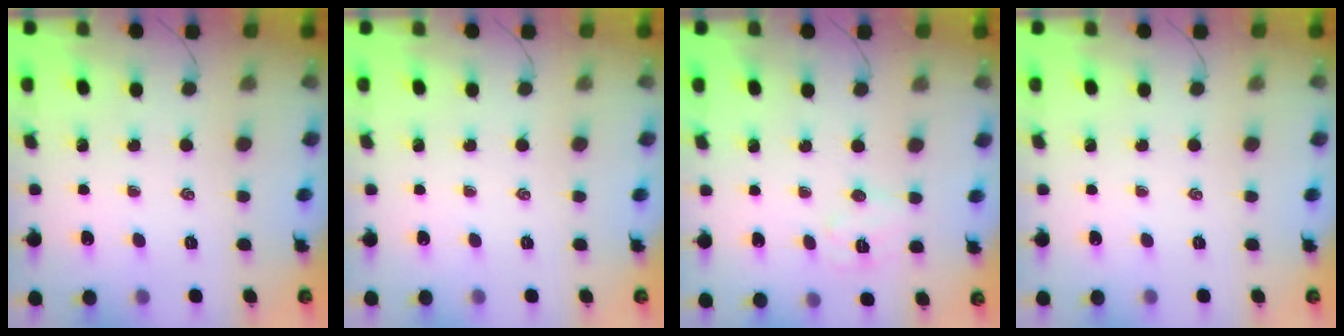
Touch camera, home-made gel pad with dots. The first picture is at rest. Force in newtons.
{"total": 0.0}
{"total": 5.6, "press": 5.5, "slide": 0.9}
{"total": 0.0}